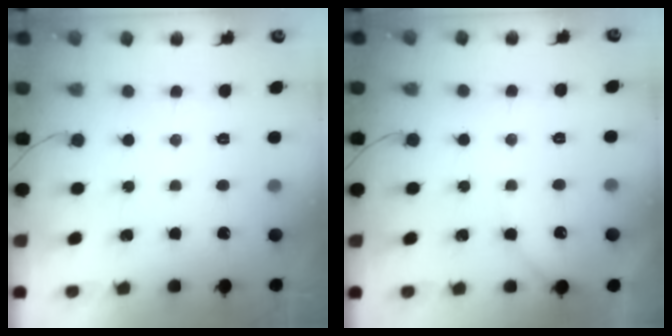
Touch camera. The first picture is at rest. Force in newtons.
{"total": 3.7, "press": 3.7, "slide": 0.5}